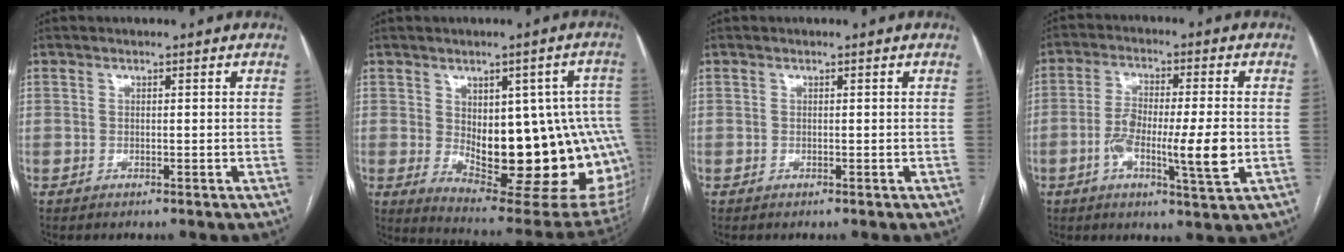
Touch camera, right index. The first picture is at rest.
{"total": 22.6, "force": [-1.3, 8.6, 20.9], "torque": [-0.205, 0.010, 0.014]}
{"total": 0.0}
{"total": 10.4, "force": [-2.3, 1.3, 10.0], "torque": [-0.176, -0.002, -0.038]}